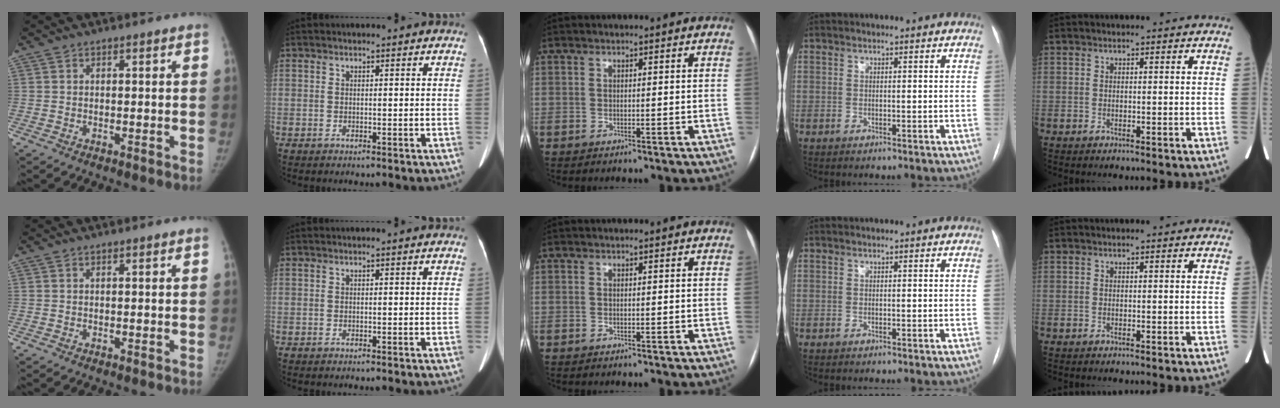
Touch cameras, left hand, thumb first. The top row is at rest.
{}